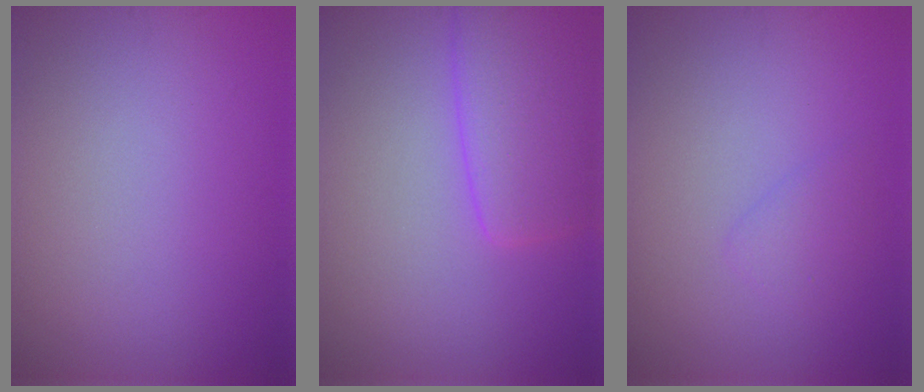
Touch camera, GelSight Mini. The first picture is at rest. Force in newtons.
{"total": 5.1, "press": 5.1, "slide": 0.2}
{"total": 1.2, "press": 1.2, "slide": 0.0}